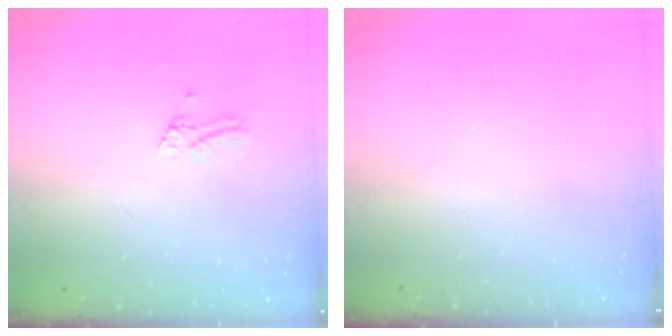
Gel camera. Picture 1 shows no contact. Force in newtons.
{"total": 0.0}